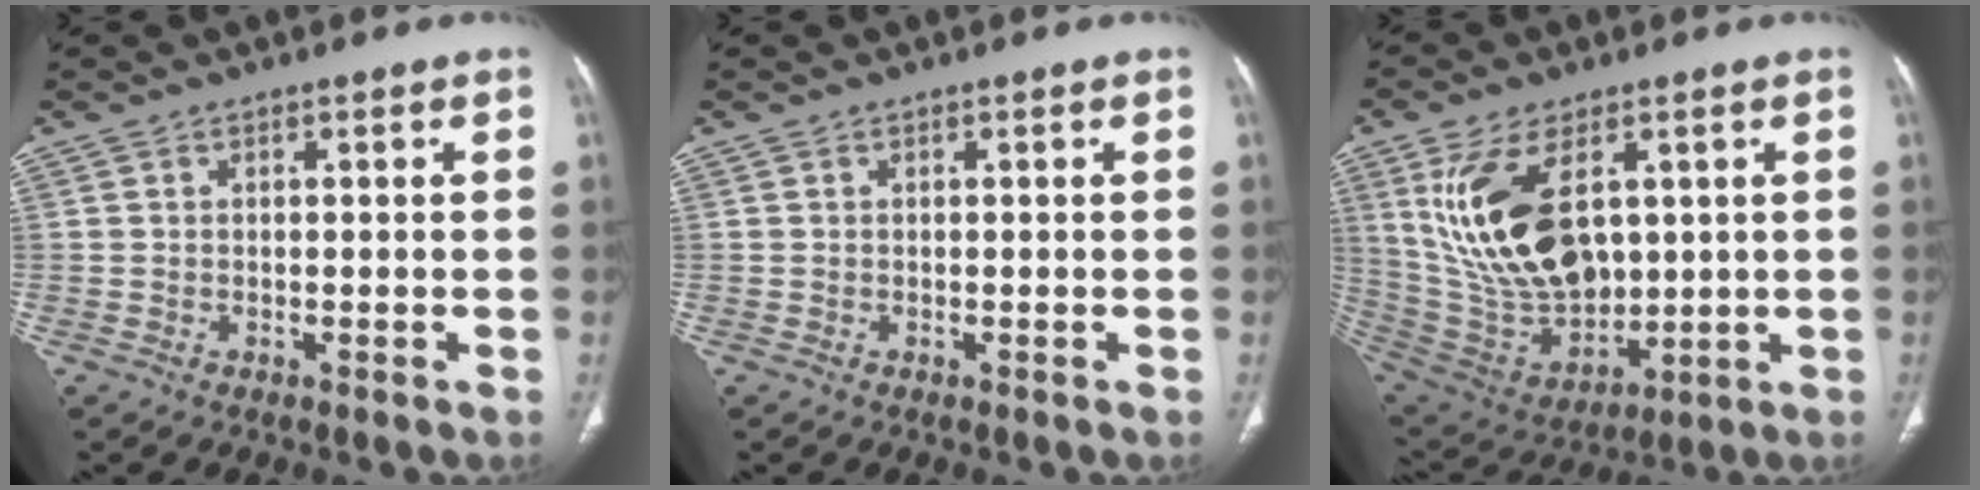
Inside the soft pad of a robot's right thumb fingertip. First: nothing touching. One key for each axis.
{"total": 0.0}
{"total": 19.4, "fx": 5.3, "fy": 11.0, "fz": 15.1, "tx": -0.268, "ty": -0.025, "tz": 0.125}